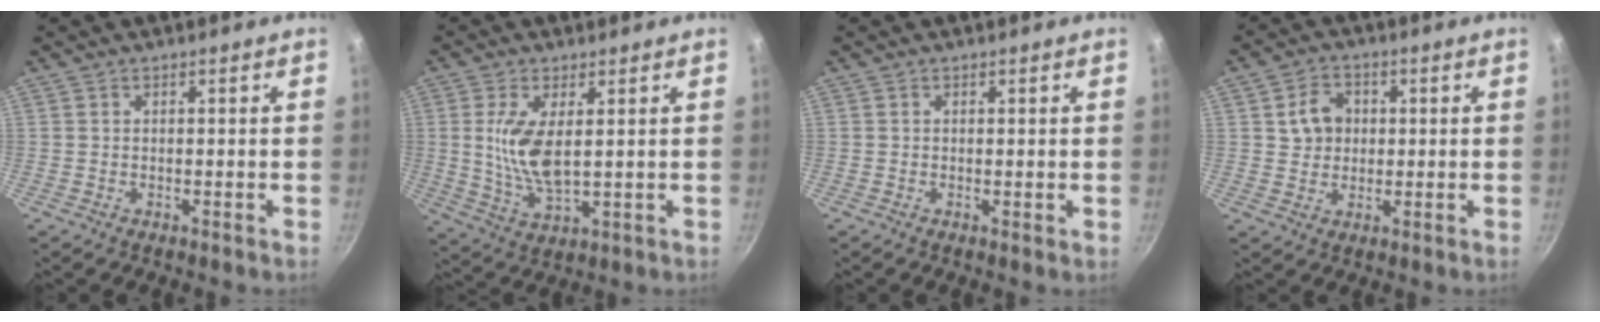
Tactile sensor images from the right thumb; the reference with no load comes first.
{"total": 9.1, "force": [1.4, 3.8, 8.1], "torque": [-0.165, -0.020, 0.038]}
{"total": 0.7, "force": [0.0, 0.1, 0.7], "torque": [-0.013, -0.004, -0.001]}
{"total": 6.0, "force": [1.1, 5.1, 3.1], "torque": [-0.030, 0.001, 0.017]}